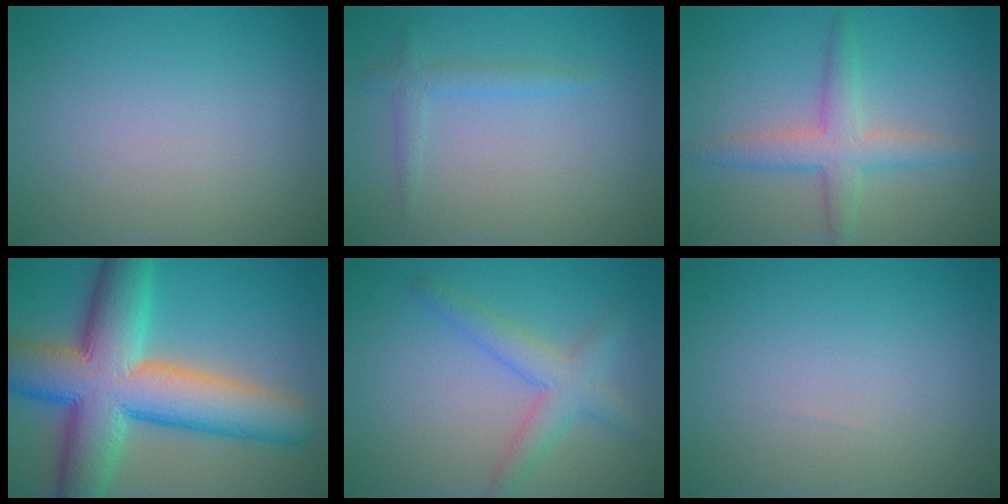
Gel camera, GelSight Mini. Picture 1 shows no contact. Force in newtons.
{"total": 1.4, "press": 1.4, "slide": 0.1}
{"total": 3.6, "press": 3.6, "slide": 0.1}
{"total": 13.7, "press": 13.7, "slide": 0.5}
{"total": 3.2, "press": 3.2, "slide": 0.1}
{"total": 0.0}